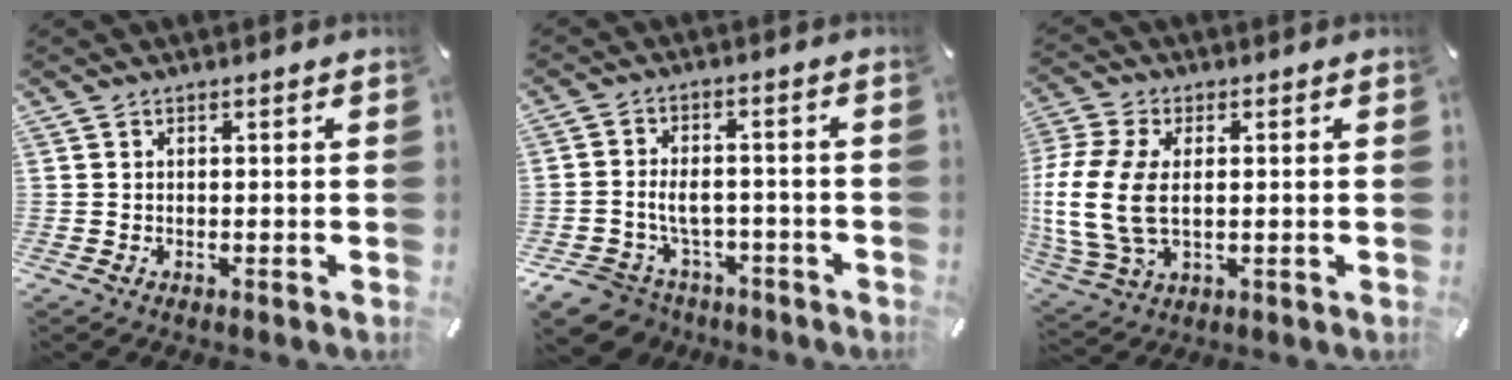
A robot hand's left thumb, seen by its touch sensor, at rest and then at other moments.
{"total": 8.2, "force": [-2.9, 6.7, 3.8], "torque": [-0.092, 0.020, -0.050]}
{"total": 13.0, "force": [0.3, 8.4, 10.0], "torque": [-0.240, -0.006, 0.004]}